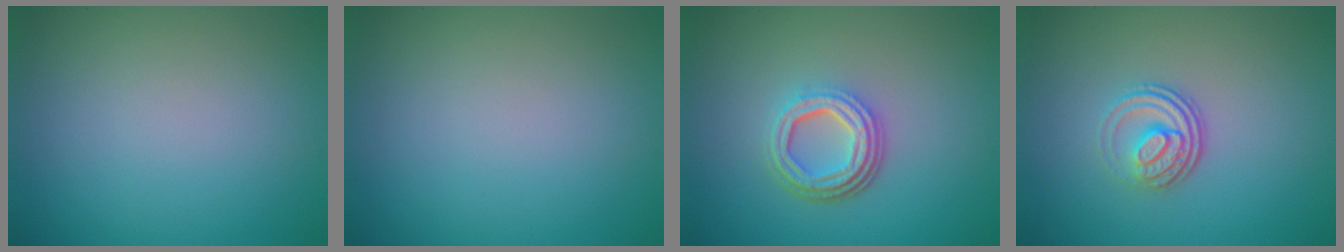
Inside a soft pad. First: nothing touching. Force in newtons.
{"total": 0.0}
{"total": 4.5, "press": 3.3, "slide": 3.1}
{"total": 3.3, "press": 2.4, "slide": 2.2}